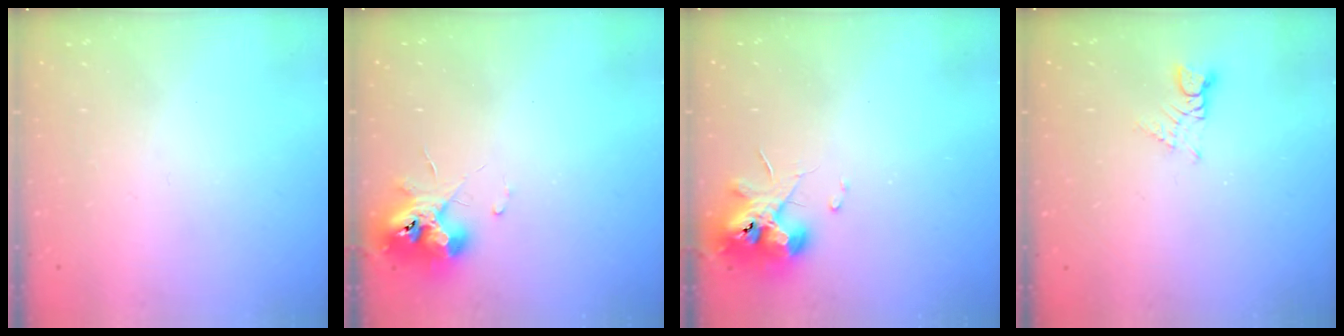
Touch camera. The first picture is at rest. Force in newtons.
{"total": 12.1, "press": 12.0, "slide": 0.9}
{"total": 10.9, "press": 10.9, "slide": 1.1}
{"total": 3.0, "press": 3.0, "slide": 0.2}